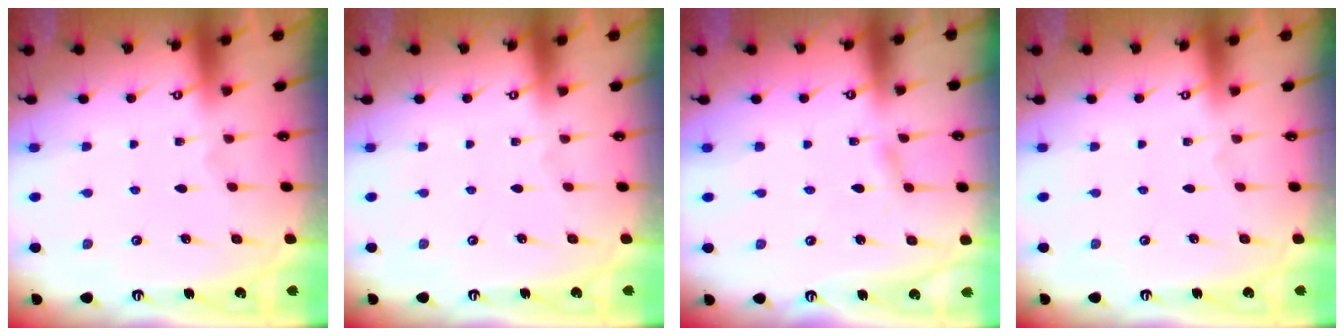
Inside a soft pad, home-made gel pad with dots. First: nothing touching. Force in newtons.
{"total": 0.0}
{"total": 2.9, "press": 2.9, "slide": 0.3}
{"total": 0.0}